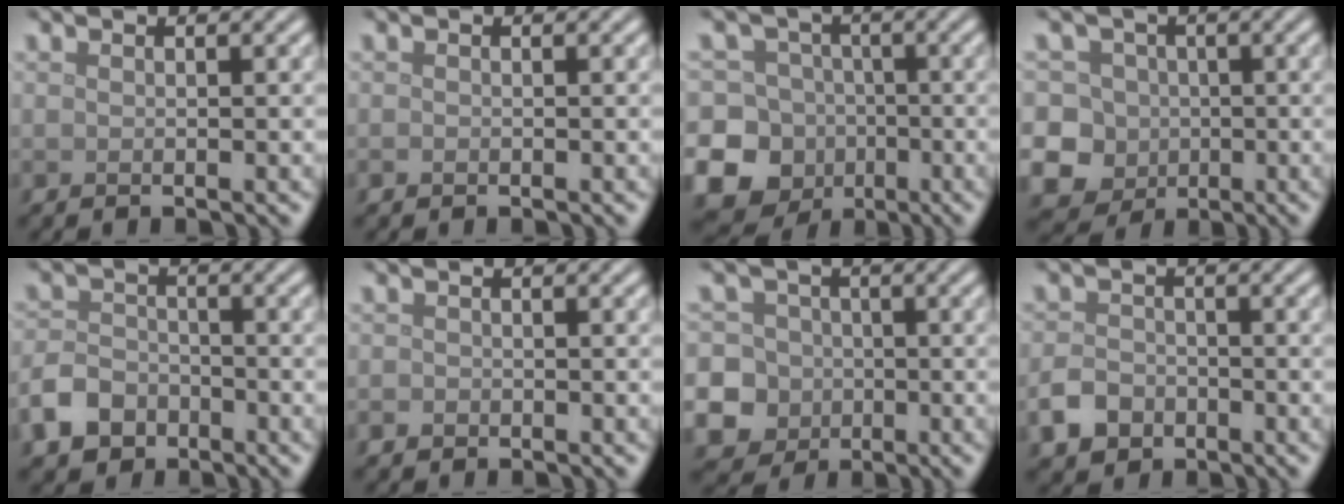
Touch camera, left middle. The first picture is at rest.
{"total": 0.0}
{"total": 17.7, "force": [-6.2, 16.1, 3.9], "torque": [-0.111, -0.021, -0.126]}
{"total": 10.3, "force": [-1.5, 9.6, 3.4], "torque": [-0.073, 0.019, -0.062]}
{"total": 4.1, "force": [-2.4, 2.9, 1.6], "torque": [-0.034, -0.001, -0.052]}
{"total": 0.7, "force": [-0.4, 0.6, 0.1], "torque": [0.001, -0.005, -0.008]}
{"total": 13.2, "force": [-3.8, 12.2, 3.1], "torque": [-0.102, -0.014, -0.089]}
{"total": 3.2, "force": [-1.7, 2.4, 1.3], "torque": [-0.025, -0.003, -0.036]}